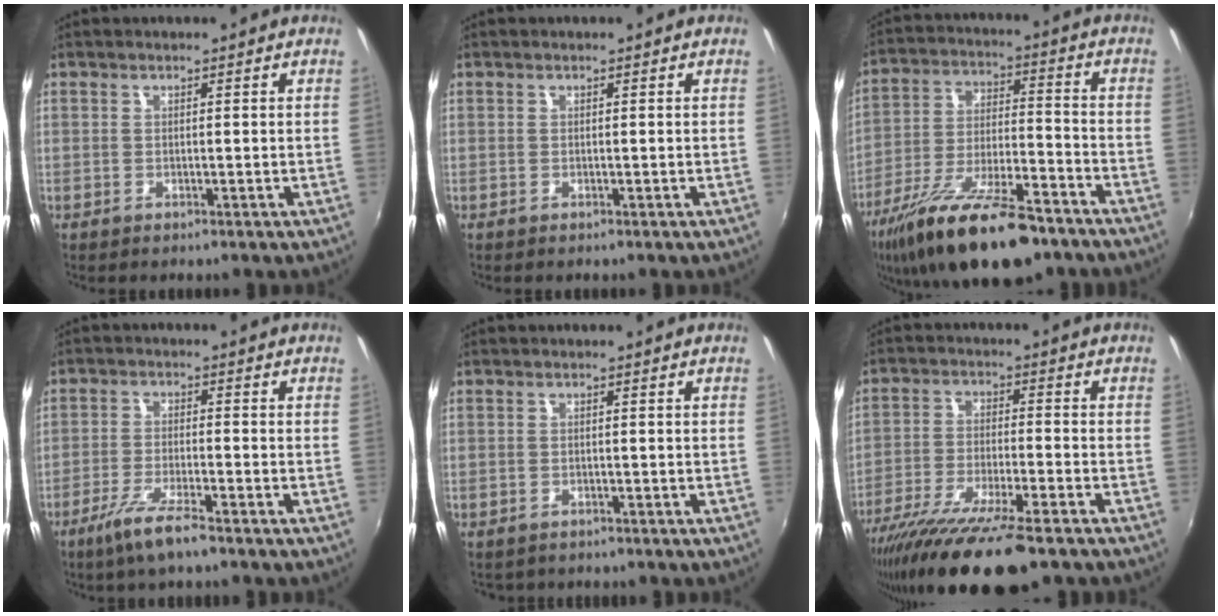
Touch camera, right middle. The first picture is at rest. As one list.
[{"total": 0.0}, {"total": 21.0, "force": [-14.6, 6.6, 13.6], "torque": [-0.258, -0.039, -0.241]}, {"total": 7.1, "force": [-5.0, 0.6, 5.0], "torque": [-0.116, -0.014, -0.095]}, {"total": 2.4, "force": [-2.0, 1.3, 0.4], "torque": [-0.013, -0.007, -0.029]}, {"total": 17.5, "force": [-13.4, 2.2, 11.1], "torque": [-0.221, -0.056, -0.230]}]